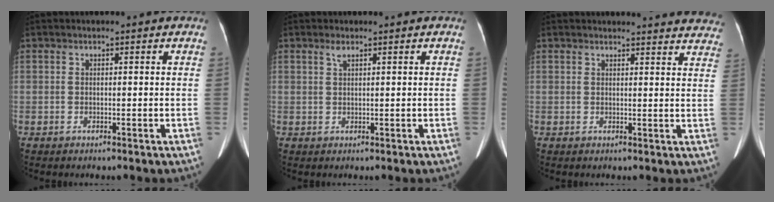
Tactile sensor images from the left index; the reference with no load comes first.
{"total": 1.0, "force": [0.7, 0.3, 0.7], "torque": [-0.016, 0.008, 0.018]}
{"total": 18.8, "force": [18.1, 3.4, 3.7], "torque": [-0.027, -0.047, 0.184]}